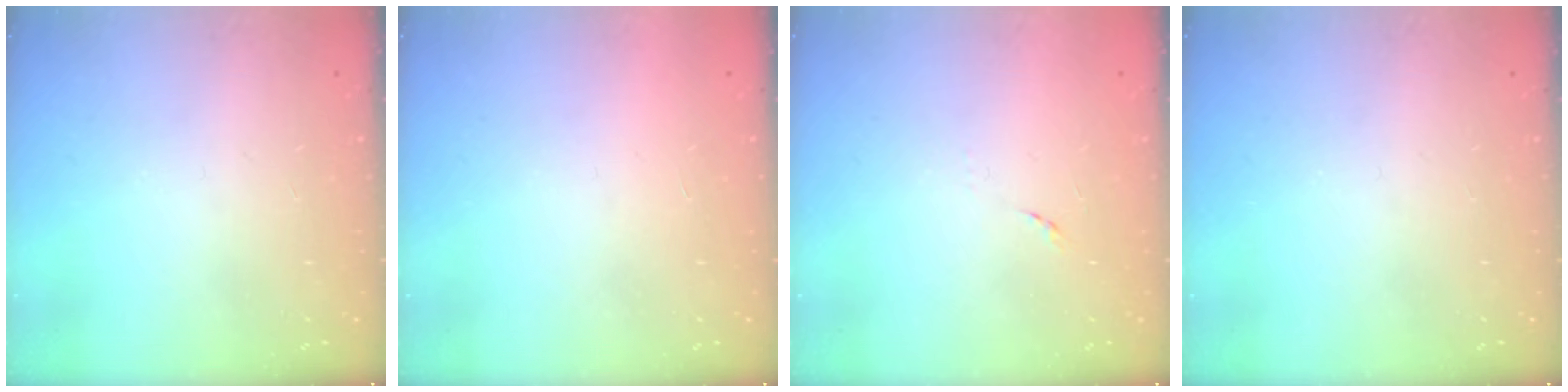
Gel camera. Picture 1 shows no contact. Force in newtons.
{"total": 1.7, "press": 1.7, "slide": 0.1}
{"total": 5.7, "press": 5.6, "slide": 0.6}
{"total": 0.0}